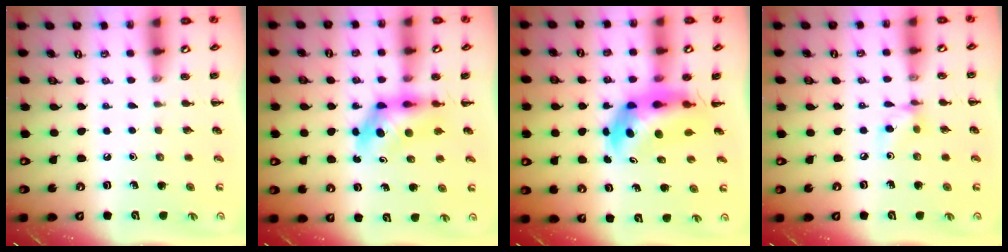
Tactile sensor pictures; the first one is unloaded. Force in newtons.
{"total": 5.2, "press": 5.1, "slide": 0.9}
{"total": 6.8, "press": 6.4, "slide": 2.1}
{"total": 6.1, "press": 6.0, "slide": 0.6}